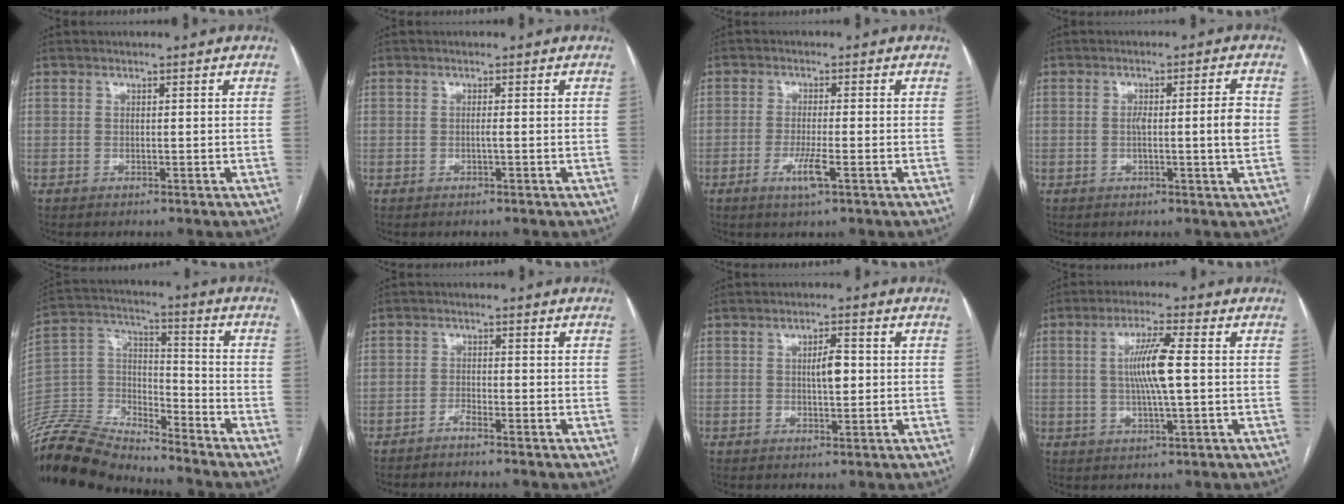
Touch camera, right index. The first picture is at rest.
{"total": 0.6, "force": [-0.2, -0.2, 0.5], "torque": [-0.009, 0.002, -0.004]}
{"total": 4.1, "force": [-1.8, 0.1, 3.7], "torque": [-0.072, -0.009, -0.034]}
{"total": 5.6, "force": [-0.4, -0.3, 5.6], "torque": [-0.088, 0.006, -0.005]}
{"total": 17.6, "force": [-16.9, 3.2, 3.5], "torque": [-0.065, 0.039, -0.305]}
{"total": 1.5, "force": [-1.4, -0.2, 0.6], "torque": [-0.013, 0.001, -0.029]}
{"total": 3.2, "force": [0.3, 1.1, 3.0], "torque": [-0.049, 0.003, 0.005]}
{"total": 7.5, "force": [0.6, 0.2, 7.4], "torque": [-0.142, 0.000, 0.009]}